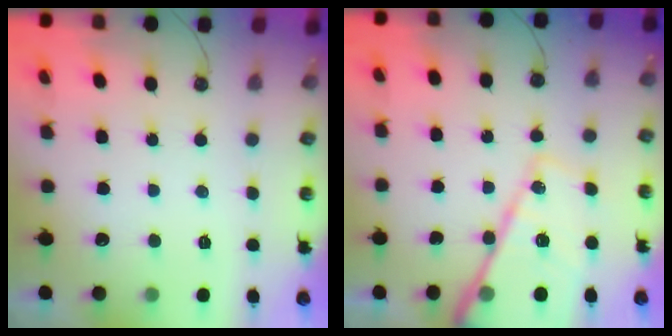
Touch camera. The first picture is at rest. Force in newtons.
{"total": 22.1, "press": 22.0, "slide": 2.4}